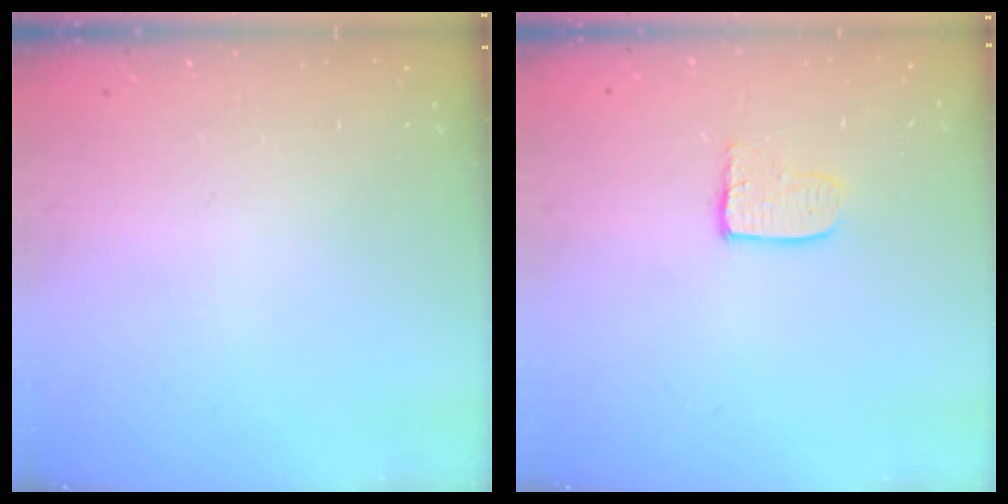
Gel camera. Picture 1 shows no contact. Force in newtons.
{"total": 5.0, "press": 5.0, "slide": 0.4}